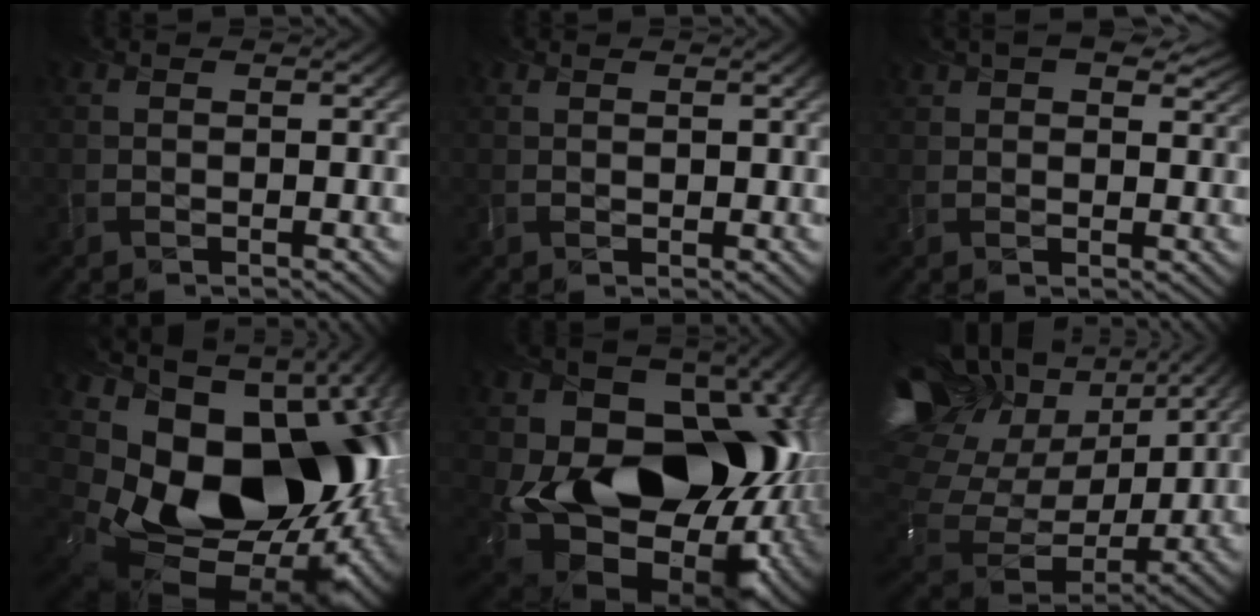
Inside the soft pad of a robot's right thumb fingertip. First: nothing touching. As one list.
[{"total": 0.7, "force": [0.5, 0.3, 0.4], "torque": [-0.003, -0.006, 0.016]}, {"total": 5.8, "force": [3.7, 2.8, 3.6], "torque": [-0.050, -0.001, 0.052]}, {"total": 19.6, "force": [0.9, 14.3, 13.3], "torque": [-0.247, -0.057, 0.073]}, {"total": 16.8, "force": [0.9, 12.5, 11.3], "torque": [-0.156, -0.042, 0.030]}, {"total": 16.4, "force": [7.8, 11.1, 9.1], "torque": [-0.227, 0.020, 0.150]}]